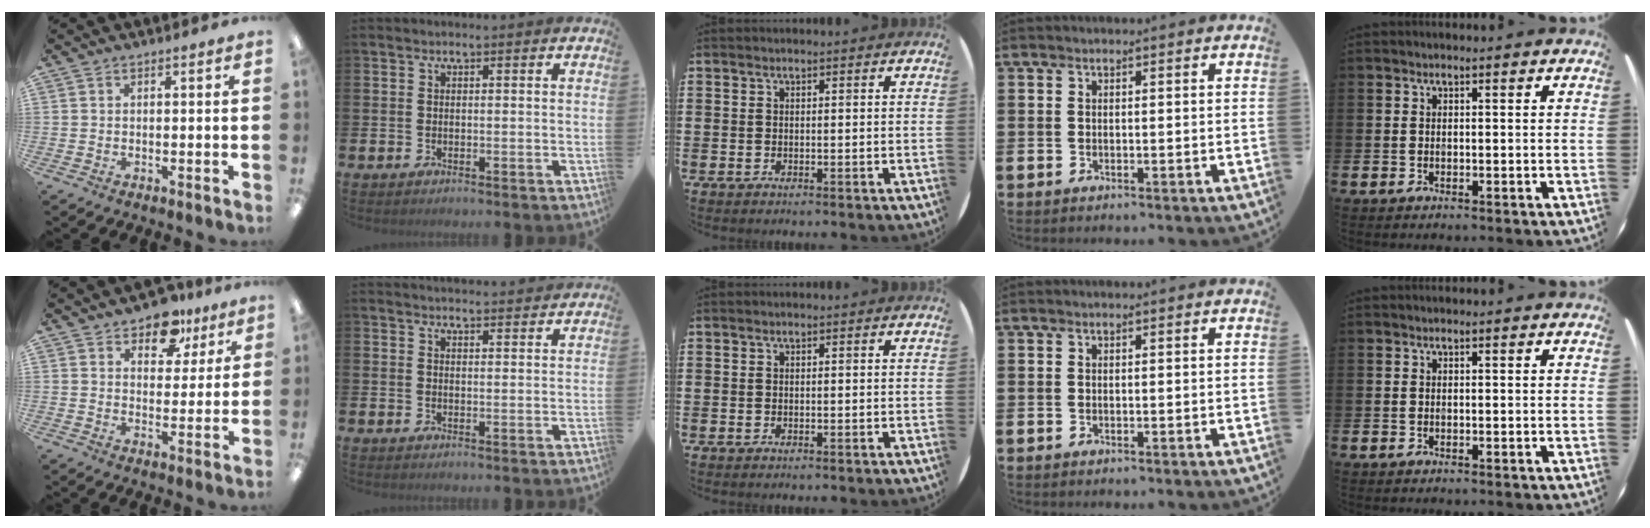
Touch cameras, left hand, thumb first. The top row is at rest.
{"thumb": {"total": 10.0, "force": [7.1, 5.8, 4.1], "torque": [-0.049, -0.036, 0.126]}, "index": {"total": 2.7, "force": [2.6, 0.2, 0.0], "torque": [0.005, -0.018, 0.046]}}